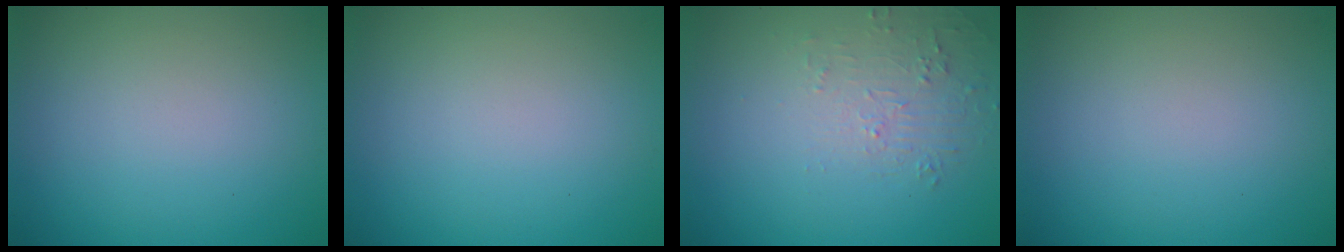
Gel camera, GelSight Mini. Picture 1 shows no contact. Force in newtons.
{"total": 0.0}
{"total": 1.7, "press": 0.5, "slide": 1.7}
{"total": 0.0}